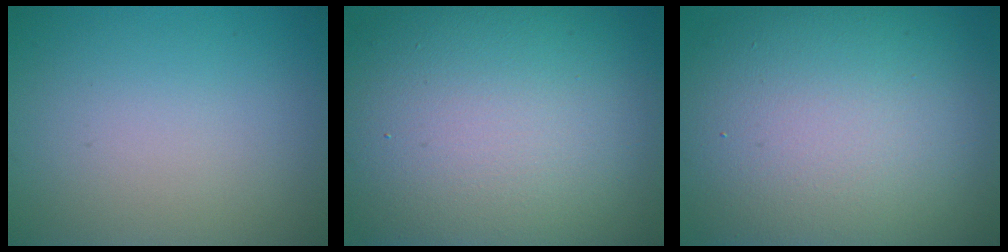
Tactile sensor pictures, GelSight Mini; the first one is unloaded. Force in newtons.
{"total": 17.1, "press": 17.1, "slide": 0.8}
{"total": 15.8, "press": 15.8, "slide": 1.3}